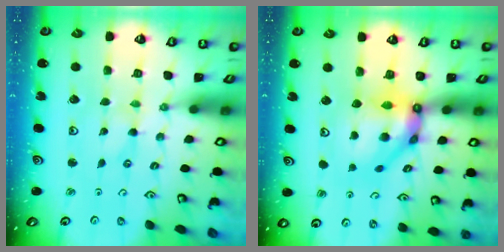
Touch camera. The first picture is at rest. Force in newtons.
{"total": 12.1, "press": 12.0, "slide": 1.3}